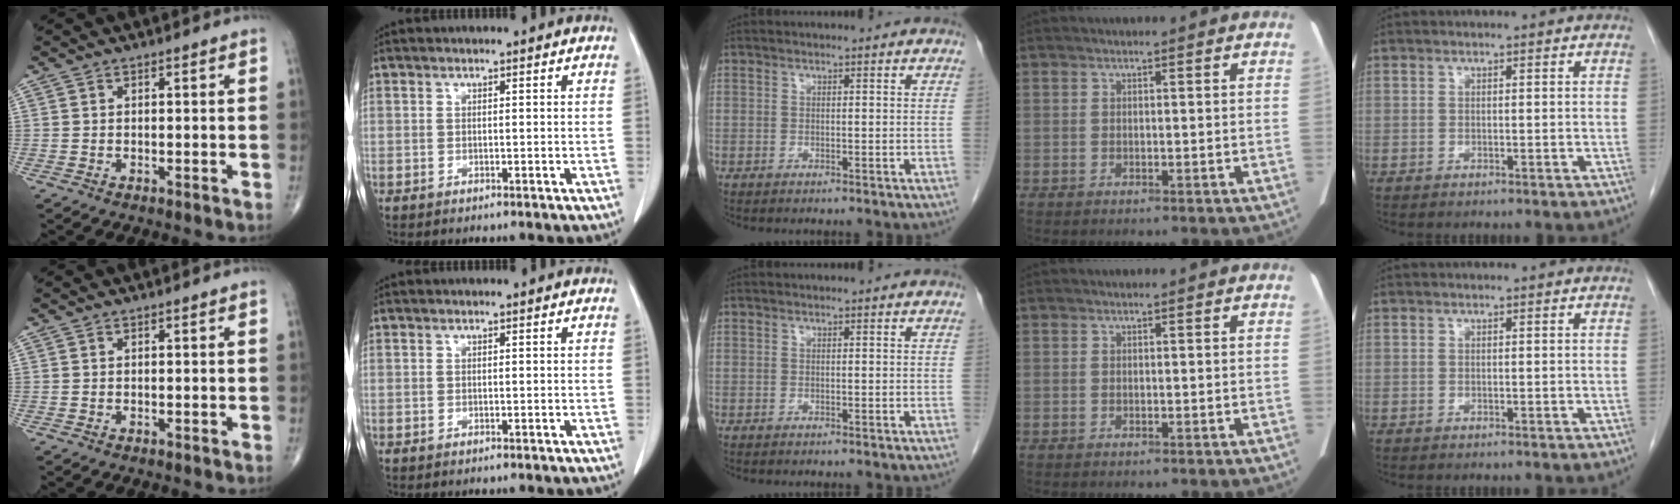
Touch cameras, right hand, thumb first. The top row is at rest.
{}